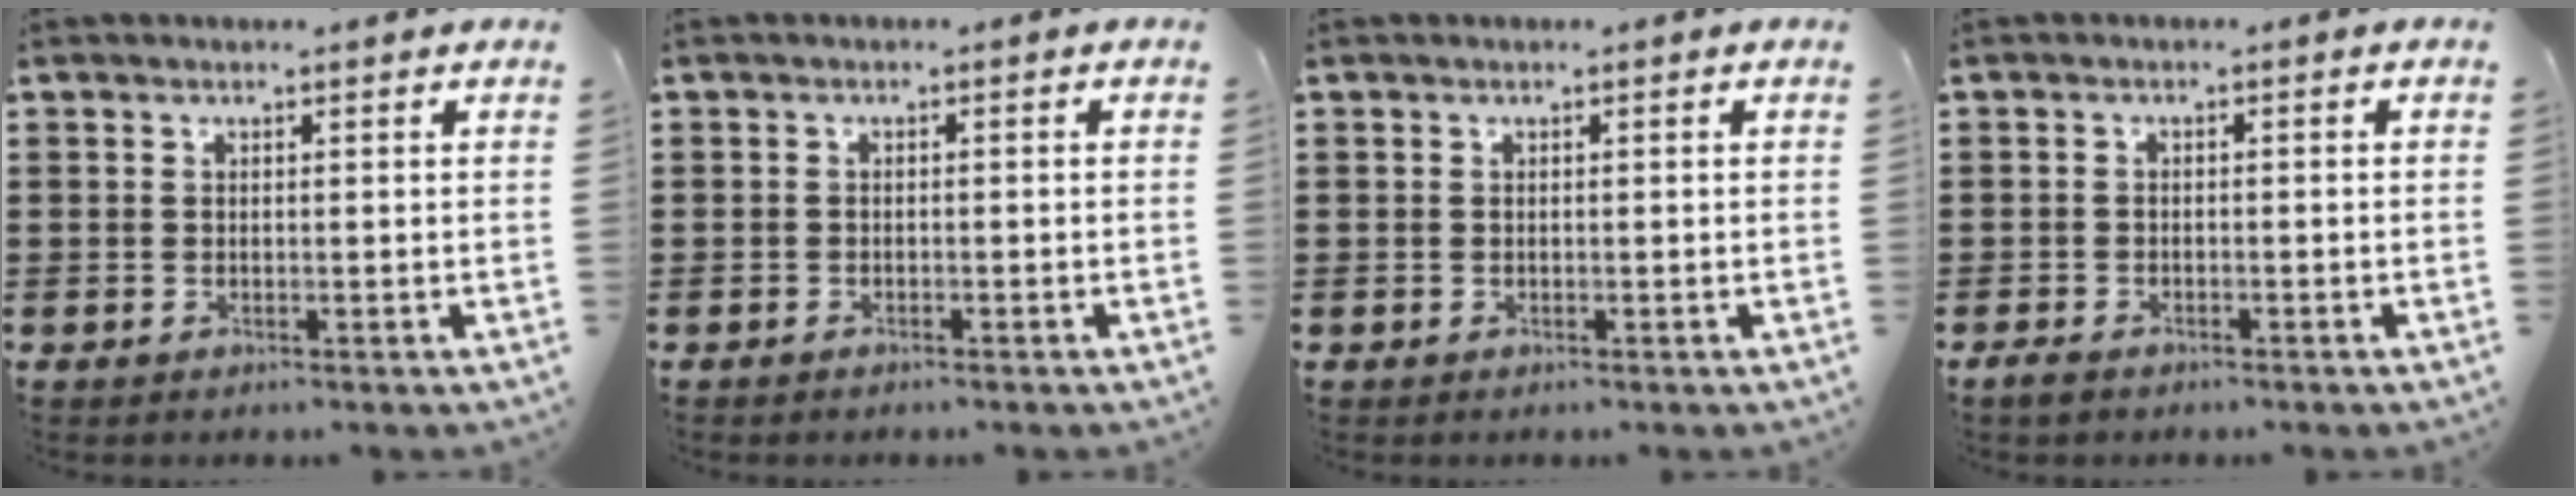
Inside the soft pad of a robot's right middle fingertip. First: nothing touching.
{"total": 0.5, "force": [-0.5, 0.0, 0.1], "torque": [-0.004, -0.002, -0.010]}
{"total": 0.0}
{"total": 1.1, "force": [-0.9, 0.4, 0.5], "torque": [-0.013, -0.001, -0.018]}